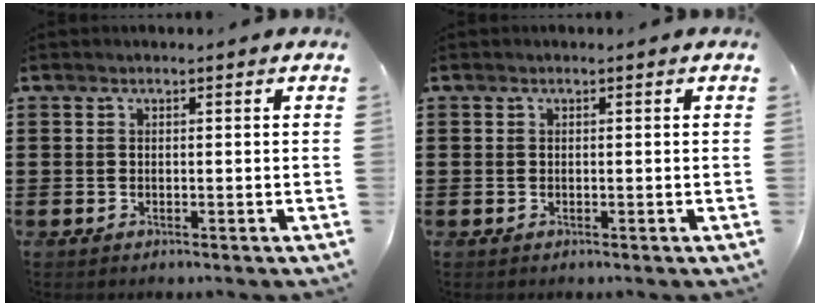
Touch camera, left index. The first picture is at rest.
{"total": 0.0}